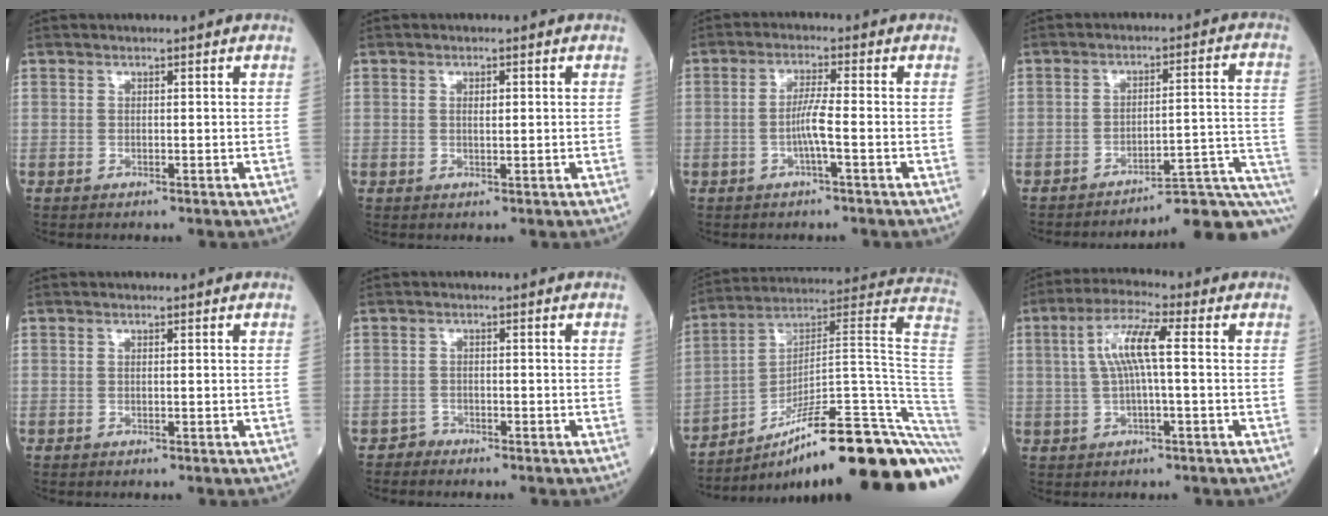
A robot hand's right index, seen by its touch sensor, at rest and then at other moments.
{"total": 1.2, "force": [0.3, 0.4, 1.1], "torque": [-0.020, 0.001, 0.004]}
{"total": 4.0, "force": [-1.1, -0.3, 3.8], "torque": [-0.078, 0.002, -0.023]}
{"total": 13.1, "force": [-11.8, -1.1, 5.5], "torque": [-0.020, 0.035, -0.152]}
{"total": 0.0}
{"total": 1.2, "force": [-1.0, 0.3, -0.6], "torque": [0.017, -0.001, -0.020]}
{"total": 30.2, "force": [-20.2, 2.1, 22.3], "torque": [-0.203, 0.025, -0.297]}
{"total": 7.1, "force": [0.8, 0.7, 7.0], "torque": [-0.142, 0.018, 0.015]}